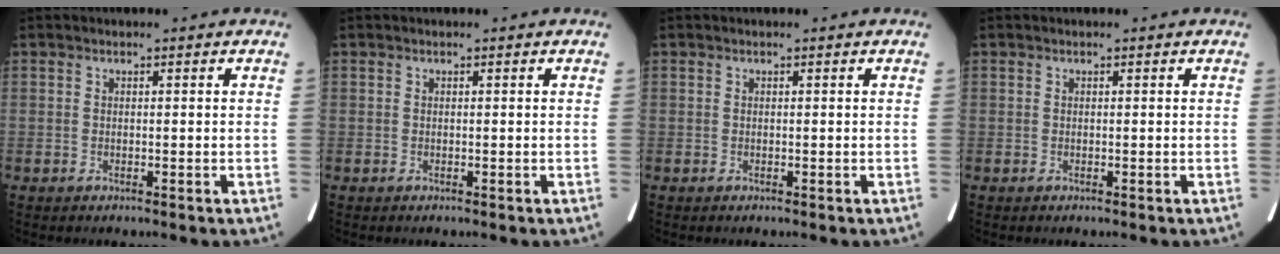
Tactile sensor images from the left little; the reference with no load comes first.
{"total": 0.0}
{"total": 0.0}
{"total": 0.0}